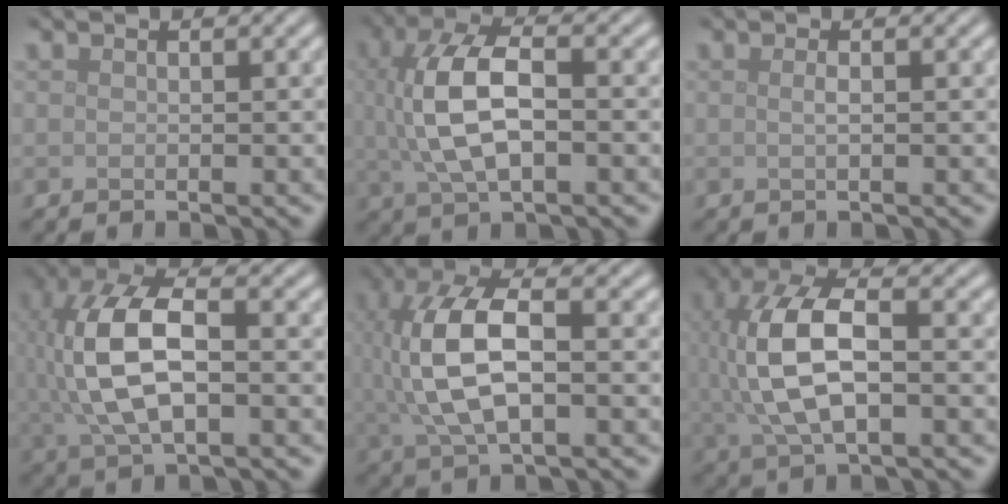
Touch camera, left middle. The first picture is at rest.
{"total": 7.6, "force": [0.4, 3.5, 6.7], "torque": [-0.148, 0.009, 0.006]}
{"total": 0.9, "force": [0.1, 0.3, 0.8], "torque": [-0.013, 0.004, 0.000]}
{"total": 9.8, "force": [0.5, 4.9, 8.5], "torque": [-0.197, 0.010, 0.009]}
{"total": 9.0, "force": [0.4, 4.2, 7.9], "torque": [-0.178, 0.009, 0.008]}
{"total": 9.0, "force": [0.4, 4.2, 7.9], "torque": [-0.178, 0.009, 0.007]}